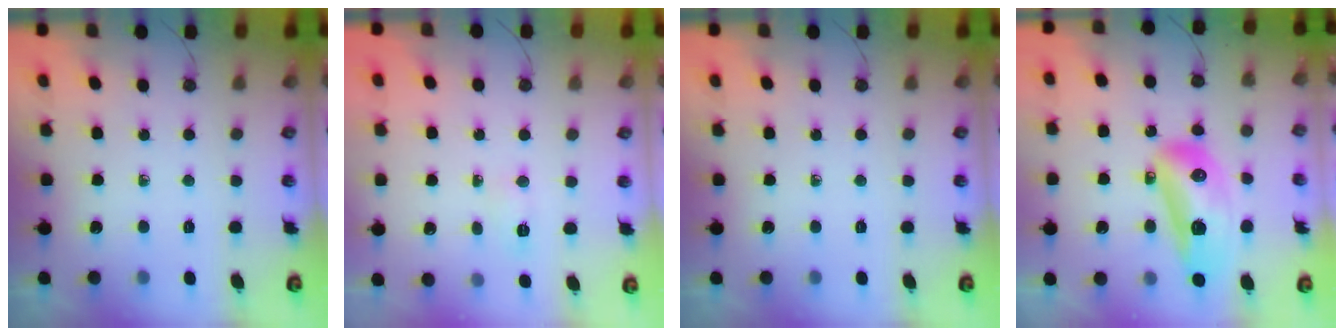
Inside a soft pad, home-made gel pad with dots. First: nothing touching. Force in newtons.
{"total": 4.1, "press": 4.0, "slide": 0.5}
{"total": 0.0}
{"total": 17.5, "press": 17.4, "slide": 2.0}